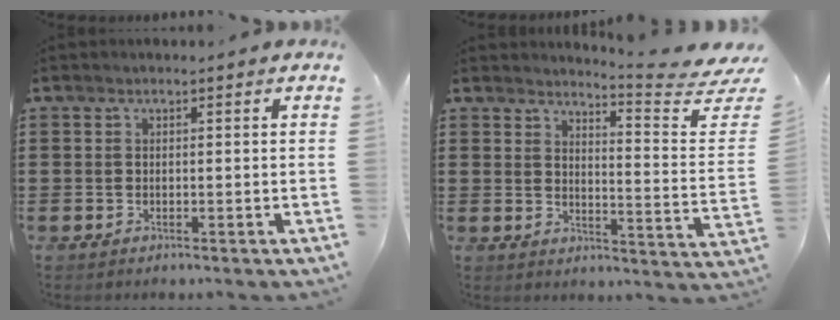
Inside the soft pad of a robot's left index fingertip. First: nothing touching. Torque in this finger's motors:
{"motor_torque": [1.07, -1.06, -0.15, -0.01]}